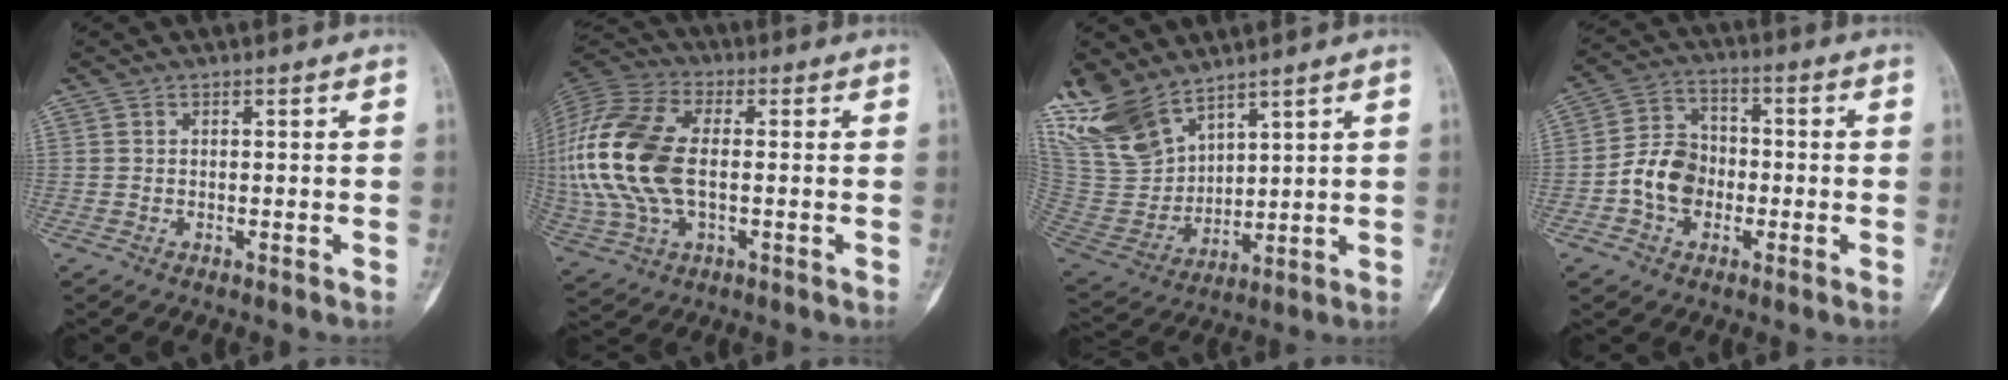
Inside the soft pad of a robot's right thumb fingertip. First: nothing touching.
{"total": 20.9, "force": [0.0, 11.8, 17.3], "torque": [-0.399, 0.008, 0.002]}
{"total": 16.7, "force": [12.5, 7.8, 7.9], "torque": [-0.151, -0.047, 0.262]}
{"total": 9.1, "force": [-2.2, 7.1, 5.3], "torque": [-0.078, 0.032, -0.050]}